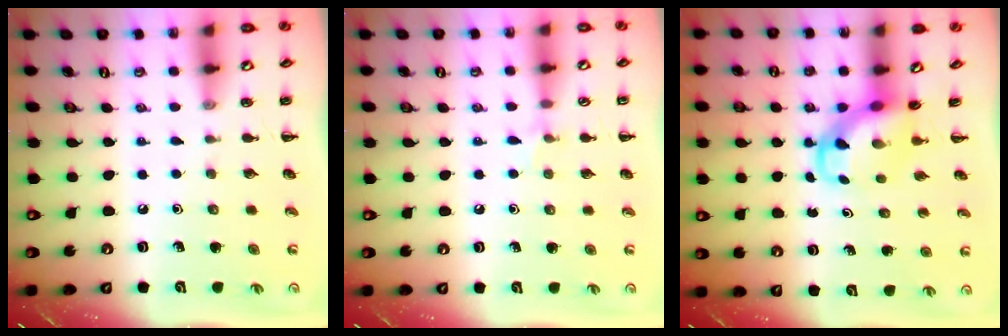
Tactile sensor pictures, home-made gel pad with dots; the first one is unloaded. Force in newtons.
{"total": 5.1, "press": 4.8, "slide": 1.7}
{"total": 4.2, "press": 4.1, "slide": 0.8}